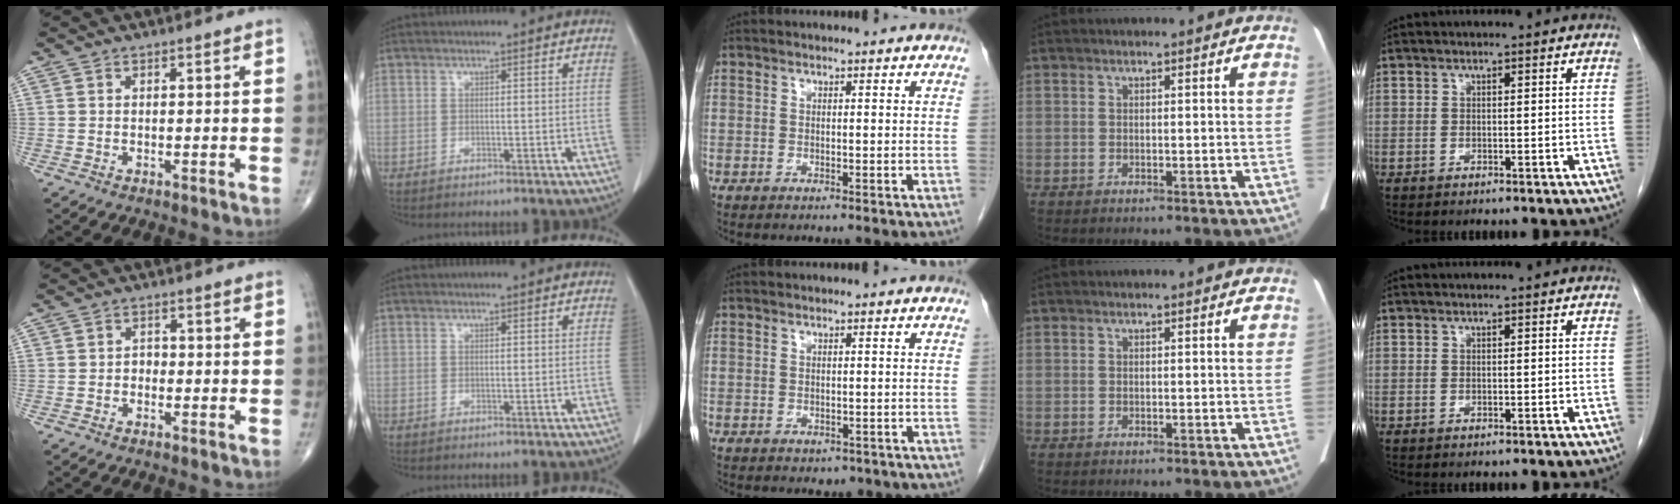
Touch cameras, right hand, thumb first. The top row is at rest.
{"thumb": {"total": 1.5, "force": [-0.6, 1.2, 0.6], "torque": [0.001, 0.006, -0.015]}, "middle": {"total": 1.2, "force": [-0.4, 1.1, 0.4], "torque": [-0.009, 0.001, 0.002]}}